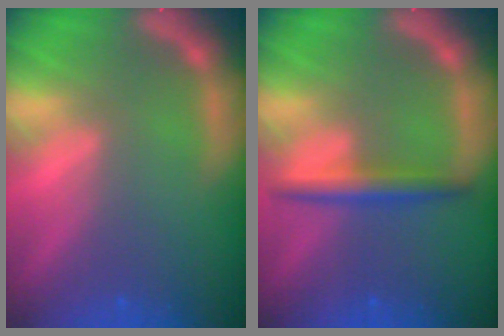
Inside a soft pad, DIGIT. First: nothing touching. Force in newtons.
{"total": 3.0}